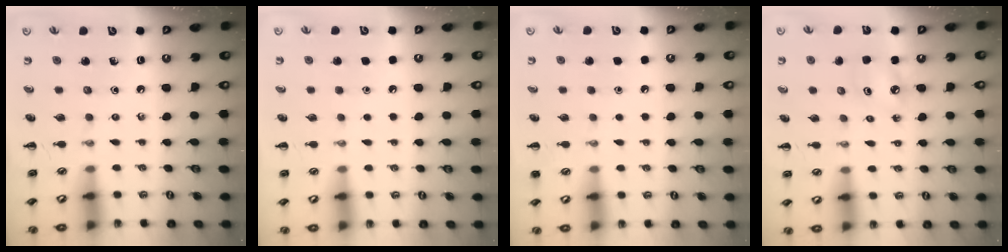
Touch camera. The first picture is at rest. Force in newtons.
{"total": 1.7, "press": 1.7, "slide": 0.1}
{"total": 1.6, "press": 1.6, "slide": 0.1}
{"total": 4.9, "press": 4.8, "slide": 1.1}